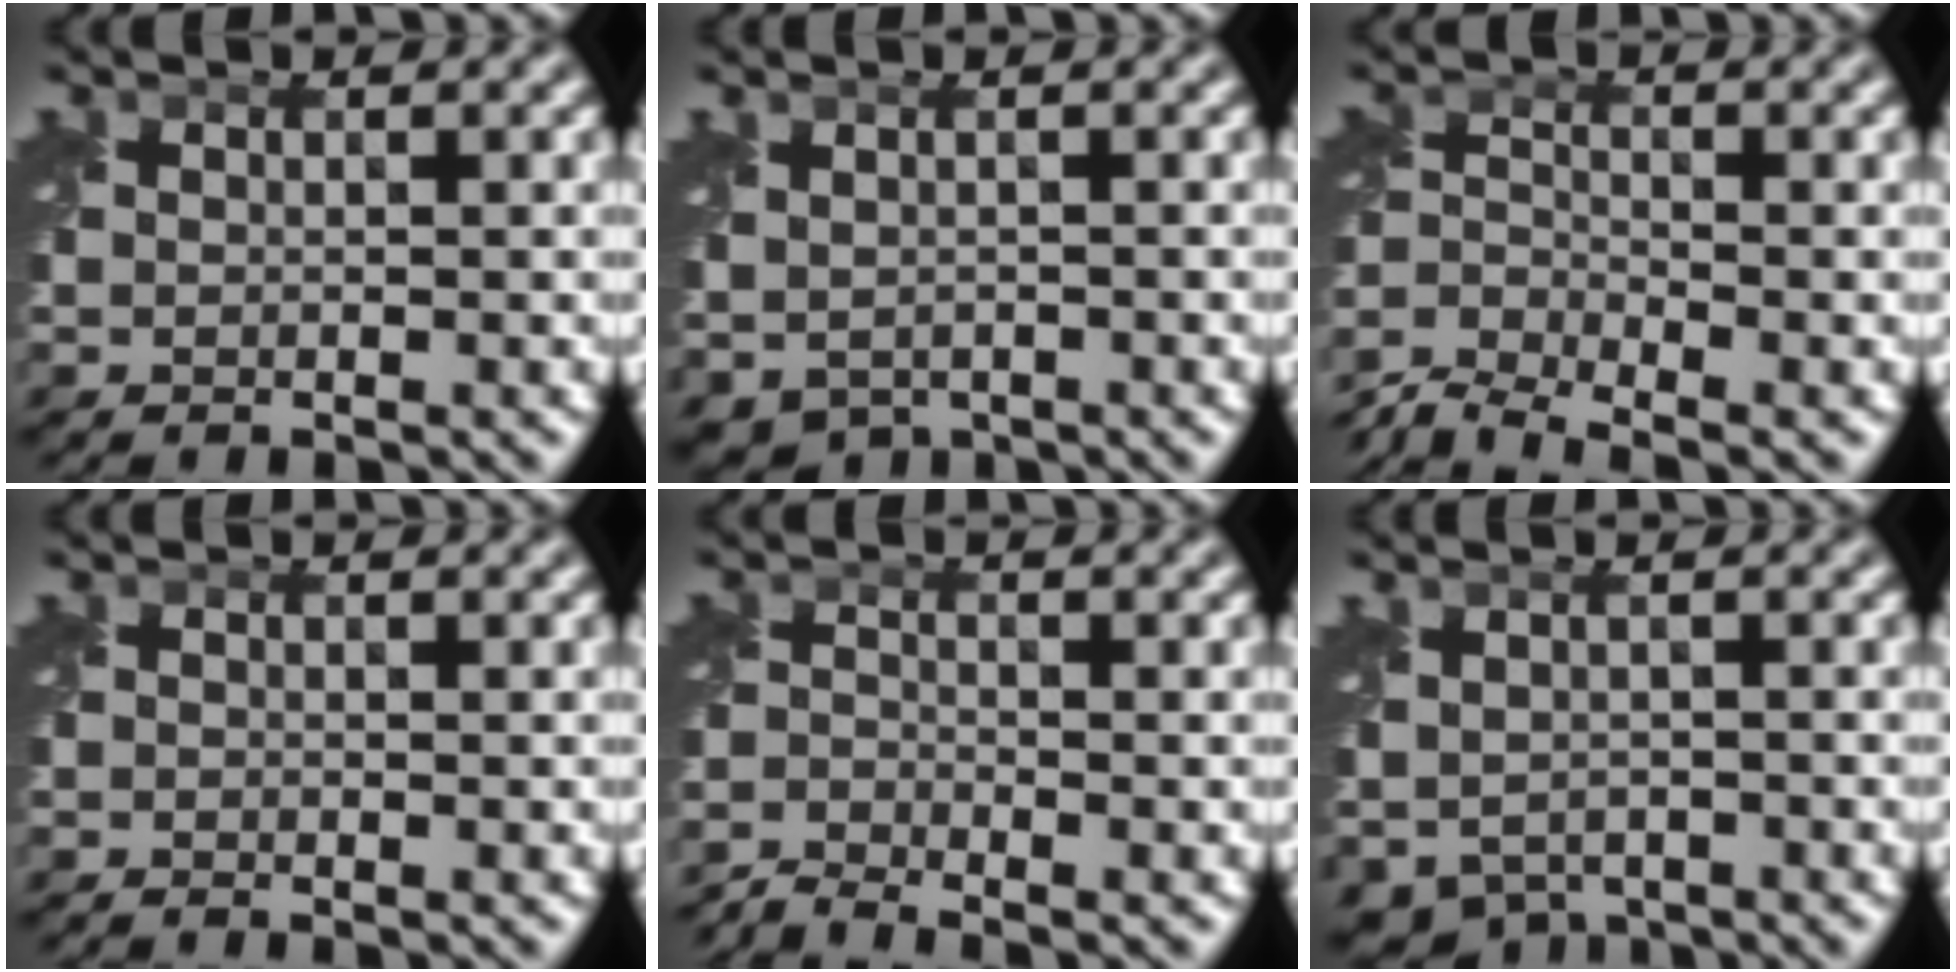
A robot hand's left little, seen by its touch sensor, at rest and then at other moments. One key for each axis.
{"total": 2.8, "fx": -1.1, "fy": 2.0, "fz": 1.5, "tx": -0.036, "ty": -0.013, "tz": -0.018}
{"total": 6.1, "fx": -5.4, "fy": 1.5, "fz": 2.6, "tx": -0.054, "ty": -0.013, "tz": -0.112}
{"total": 0.9, "fx": -0.8, "fy": 0.0, "fz": 0.2, "tx": -0.001, "ty": -0.011, "tz": -0.020}
{"total": 3.1, "fx": -3.0, "fy": 0.2, "fz": 0.7, "tx": -0.017, "ty": -0.007, "tz": -0.073}
{"total": 3.9, "fx": -1.8, "fy": 2.8, "fz": 2.0, "tx": -0.044, "ty": -0.021, "tz": -0.024}